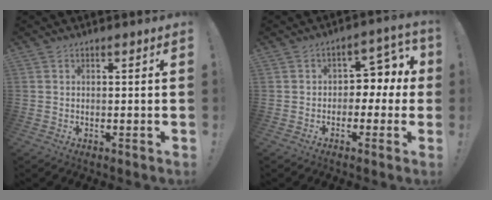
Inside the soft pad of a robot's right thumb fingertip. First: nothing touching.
{"total": 6.2, "force": [0.4, 4.7, 4.0], "torque": [-0.051, -0.006, 0.007]}